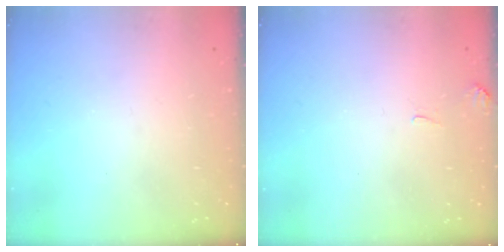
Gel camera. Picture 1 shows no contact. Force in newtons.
{"total": 2.0, "press": 2.0, "slide": 0.3}